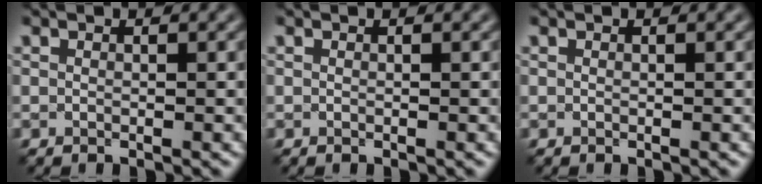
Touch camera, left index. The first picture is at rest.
{"total": 0.0}
{"total": 0.0}